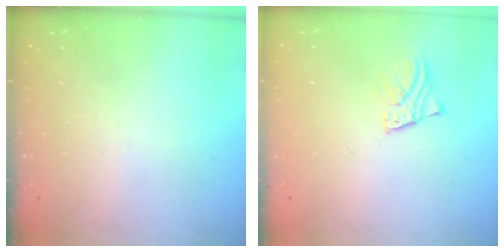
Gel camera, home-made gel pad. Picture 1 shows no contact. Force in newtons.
{"total": 2.6, "press": 2.6, "slide": 0.1}